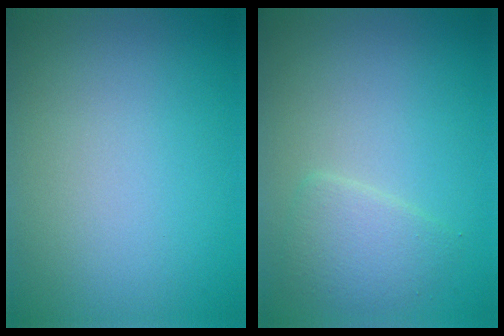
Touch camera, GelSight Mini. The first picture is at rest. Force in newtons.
{"total": 2.3, "press": 2.3, "slide": 0.1}